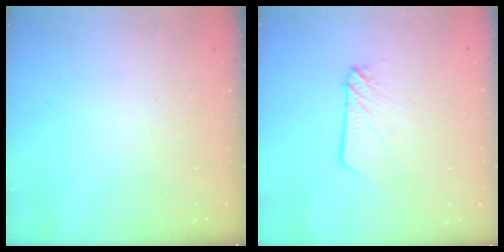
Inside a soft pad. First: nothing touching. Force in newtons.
{"total": 3.2, "press": 3.2, "slide": 0.2}